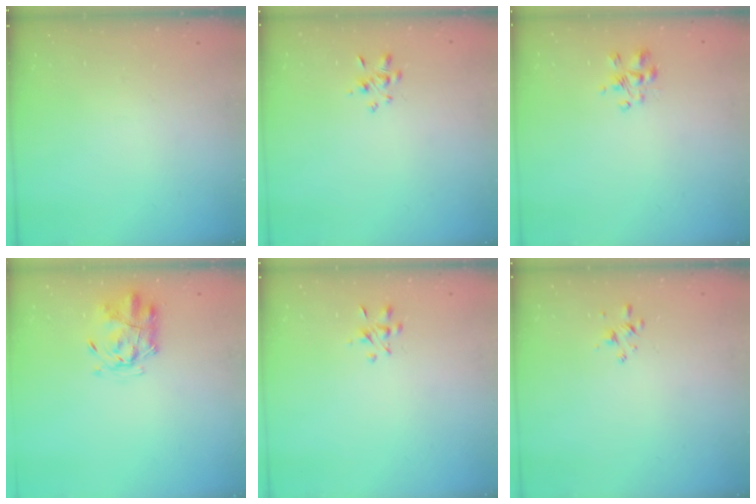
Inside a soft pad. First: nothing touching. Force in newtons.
{"total": 2.3, "press": 2.2, "slide": 0.7}
{"total": 3.2, "press": 3.2, "slide": 0.5}
{"total": 2.3, "press": 2.2, "slide": 0.7}
{"total": 2.7, "press": 2.5, "slide": 1.0}
{"total": 2.1, "press": 2.0, "slide": 0.6}